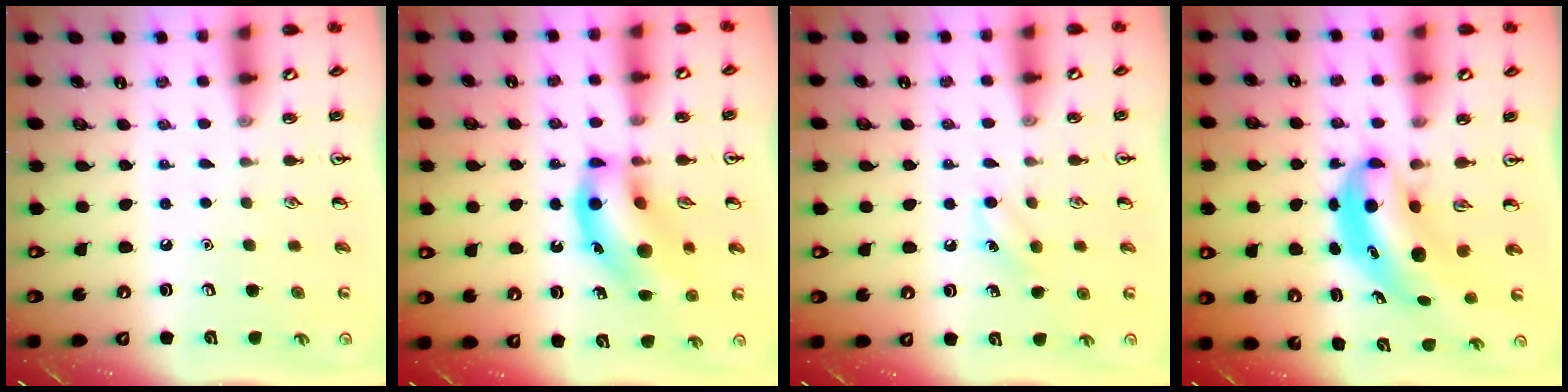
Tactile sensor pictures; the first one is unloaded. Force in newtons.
{"total": 15.9, "press": 15.6, "slide": 2.6}
{"total": 4.7, "press": 4.5, "slide": 1.5}
{"total": 6.3, "press": 6.1, "slide": 1.7}